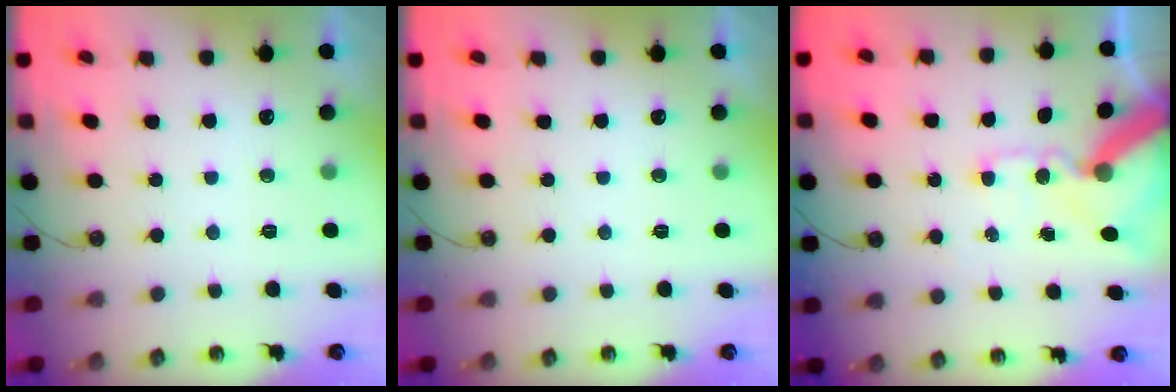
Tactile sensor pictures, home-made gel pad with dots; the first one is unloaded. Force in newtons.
{"total": 0.0}
{"total": 15.4, "press": 15.2, "slide": 2.4}